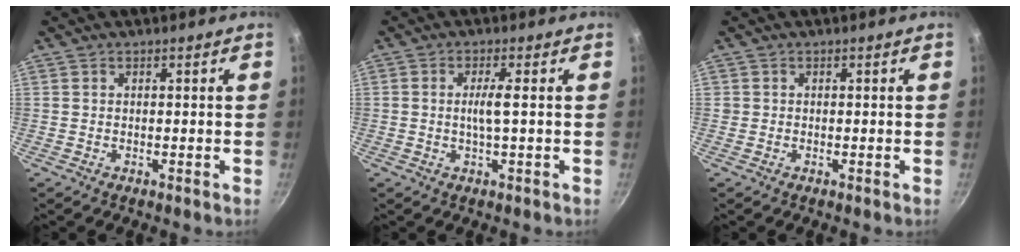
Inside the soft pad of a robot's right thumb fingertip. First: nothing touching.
{"total": 3.3, "force": [0.0, 0.2, 3.2], "torque": [-0.069, 0.004, 0.000]}
{"total": 0.6, "force": [0.0, 0.6, 0.0], "torque": [0.004, 0.002, -0.001]}